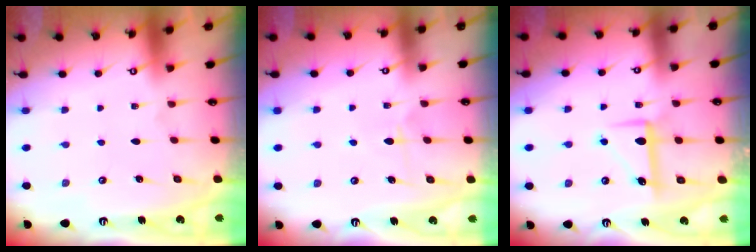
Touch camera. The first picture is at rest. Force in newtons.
{"total": 5.0, "press": 4.9, "slide": 0.5}
{"total": 6.9, "press": 6.9, "slide": 0.1}